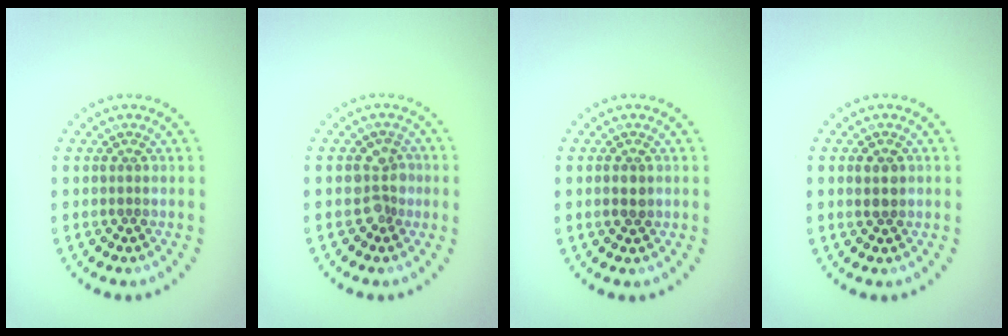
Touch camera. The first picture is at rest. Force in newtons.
{"total": 2.4, "press": 2.3, "slide": 0.7}
{"total": 1.4, "press": 1.4, "slide": 0.1}
{"total": 1.5, "press": 1.4, "slide": 0.4}